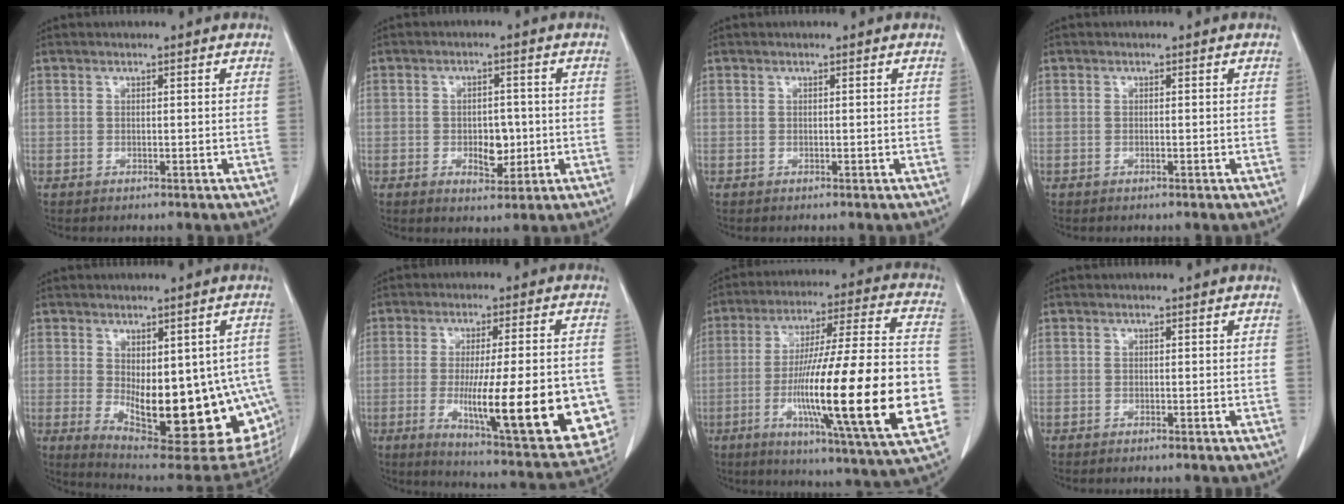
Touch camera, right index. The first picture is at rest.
{"total": 4.4, "force": [-0.7, 2.5, 3.6], "torque": [-0.046, 0.002, -0.004]}
{"total": 0.0}
{"total": 0.0}
{"total": 21.2, "force": [-4.7, 8.7, 18.7], "torque": [-0.170, -0.008, -0.038]}
{"total": 22.3, "force": [-4.6, 3.3, 21.6], "torque": [-0.257, -0.033, -0.052]}
{"total": 27.0, "force": [-5.5, 1.5, 26.4], "torque": [-0.396, -0.019, -0.091]}
{"total": 0.9, "force": [-0.8, 0.0, 0.5], "torque": [-0.010, -0.001, -0.010]}